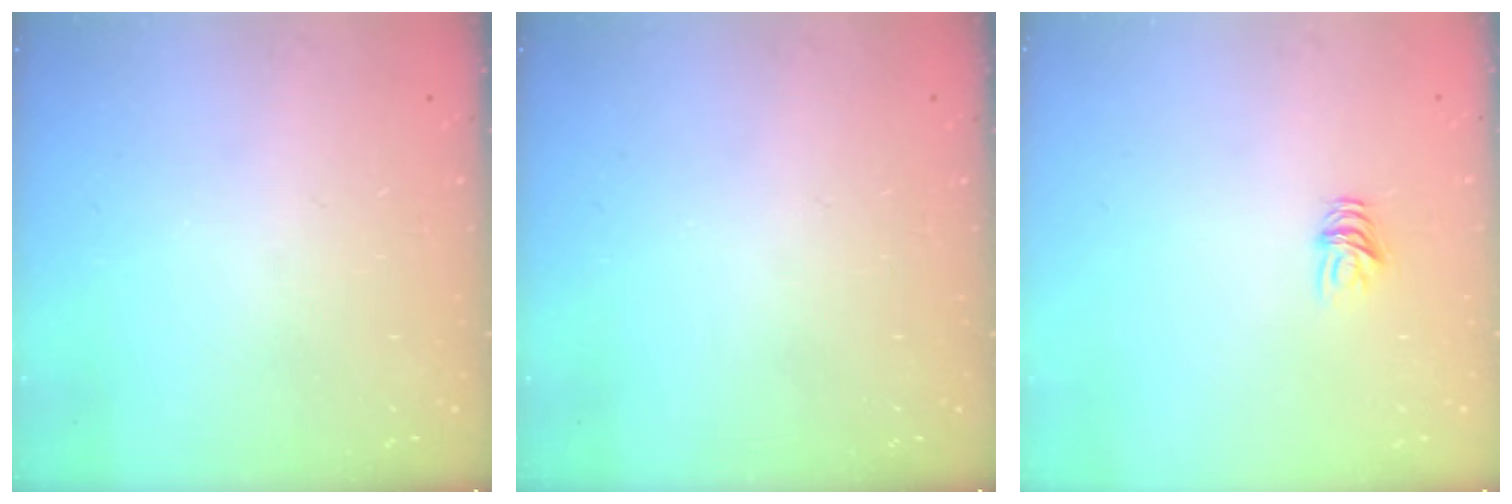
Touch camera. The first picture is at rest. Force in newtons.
{"total": 0.0}
{"total": 5.1, "press": 5.0, "slide": 0.4}